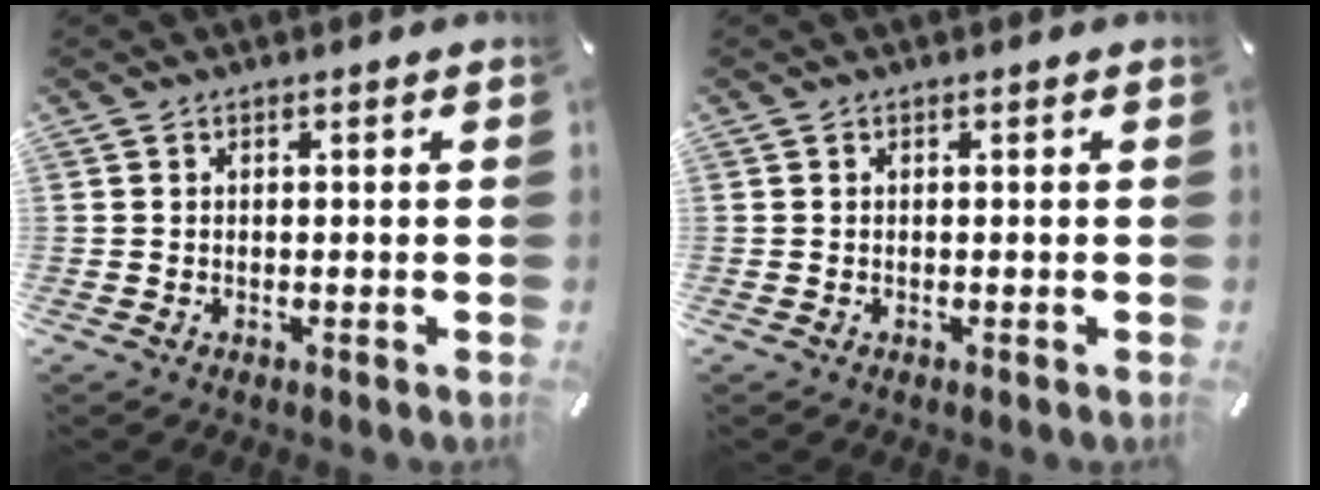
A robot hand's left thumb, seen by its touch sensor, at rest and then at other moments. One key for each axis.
{"total": 0.0}